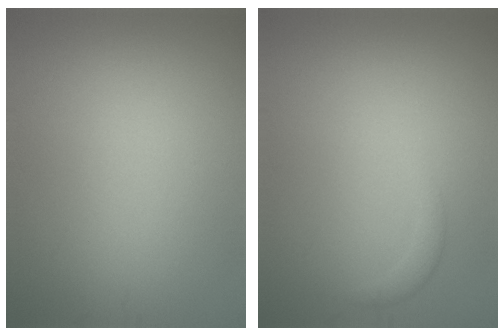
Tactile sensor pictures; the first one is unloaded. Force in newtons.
{"total": 1.1, "press": 1.1, "slide": 0.1}